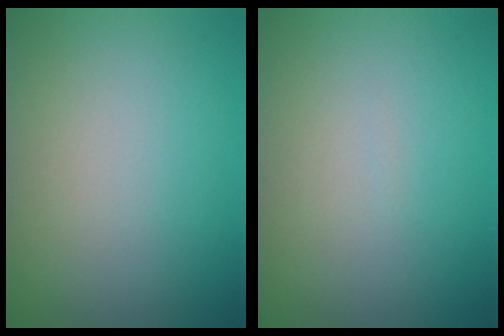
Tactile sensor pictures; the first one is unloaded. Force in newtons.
{"total": 0.0}